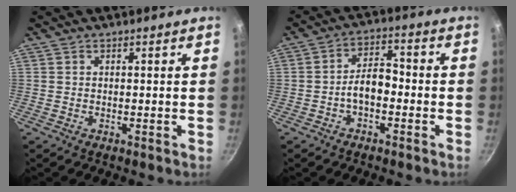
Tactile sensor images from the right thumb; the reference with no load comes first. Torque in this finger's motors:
{"motor_torque": [0.58, 0.47, 0.94, -0.50, 0.14]}